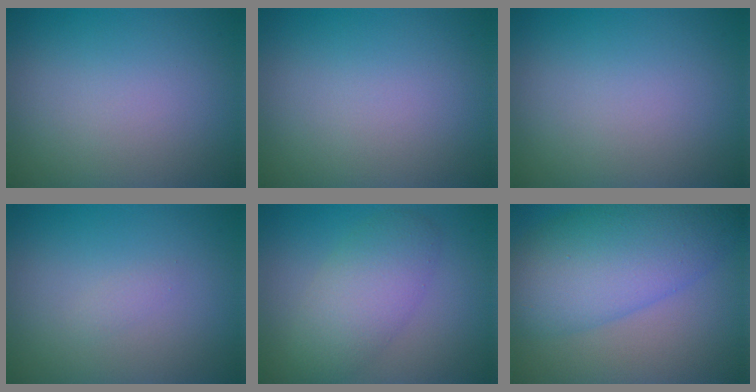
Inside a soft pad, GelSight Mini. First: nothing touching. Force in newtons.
{"total": 0.0}
{"total": 0.0}
{"total": 0.5, "press": 0.5, "slide": 0.0}
{"total": 4.6, "press": 4.6, "slide": 0.2}
{"total": 6.6, "press": 6.6, "slide": 0.2}